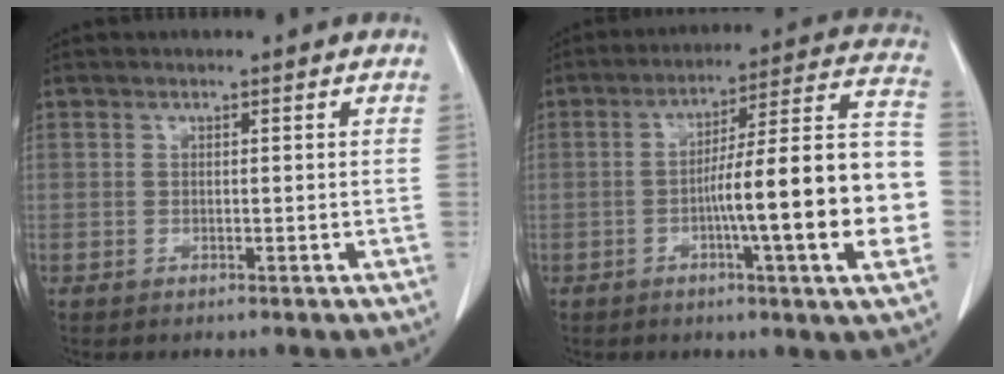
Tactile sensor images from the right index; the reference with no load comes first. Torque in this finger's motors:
{"motor_torque": [2.14, 0.00, 1.05, 0.17]}